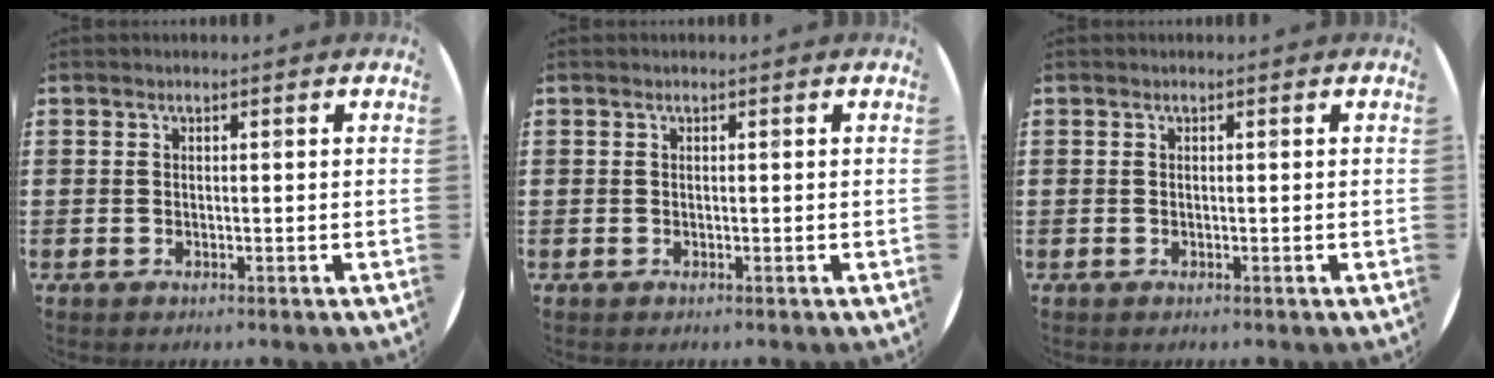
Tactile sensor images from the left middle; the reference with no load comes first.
{"total": 0.0}
{"total": 0.0}